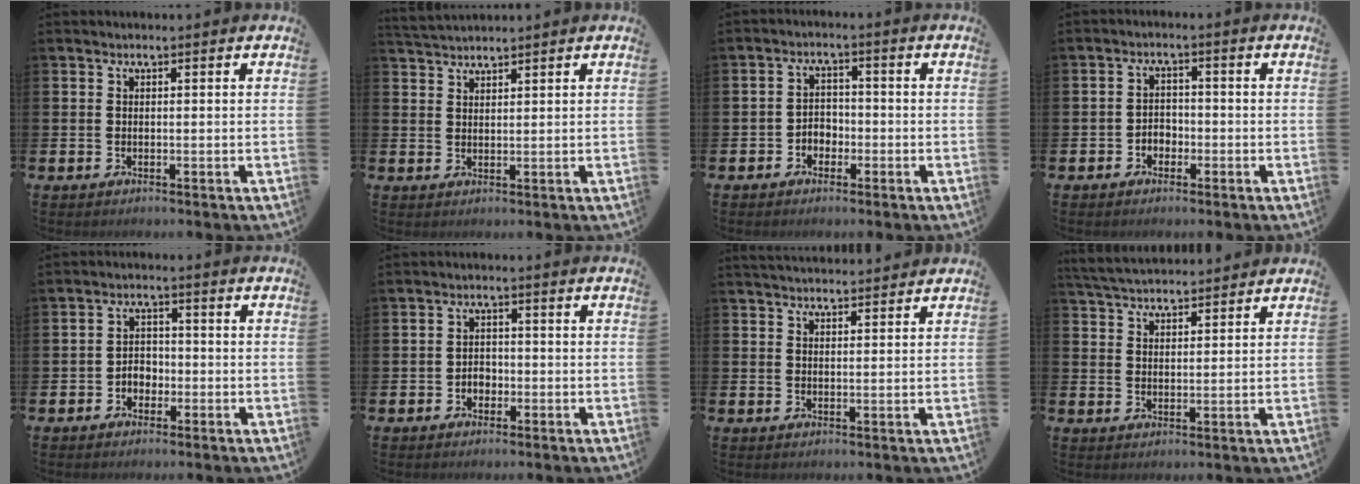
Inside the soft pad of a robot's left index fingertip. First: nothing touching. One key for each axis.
{"total": 2.5, "fx": 2.4, "fy": 0.3, "fz": 0.2, "tx": -0.004, "ty": -0.011, "tz": 0.045}
{"total": 2.7, "fx": -1.7, "fy": 2.0, "fz": 0.7, "tx": -0.012, "ty": 0.006, "tz": -0.041}
{"total": 2.3, "fx": -1.5, "fy": 1.7, "fz": 0.6, "tx": -0.008, "ty": 0.004, "tz": -0.035}
{"total": 2.8, "fx": -1.4, "fy": 2.1, "fz": 1.1, "tx": -0.019, "ty": 0.005, "tz": -0.034}
{"total": 2.1, "fx": -0.9, "fy": 1.7, "fz": 0.8, "tx": -0.012, "ty": 0.001, "tz": -0.022}
{"total": 2.6, "fx": 2.6, "fy": 0.3, "fz": 0.1, "tx": -0.001, "ty": -0.015, "tz": 0.047}
{"total": 4.3, "fx": 4.2, "fy": 0.6, "fz": 0.5, "tx": -0.023, "ty": -0.019, "tz": 0.077}